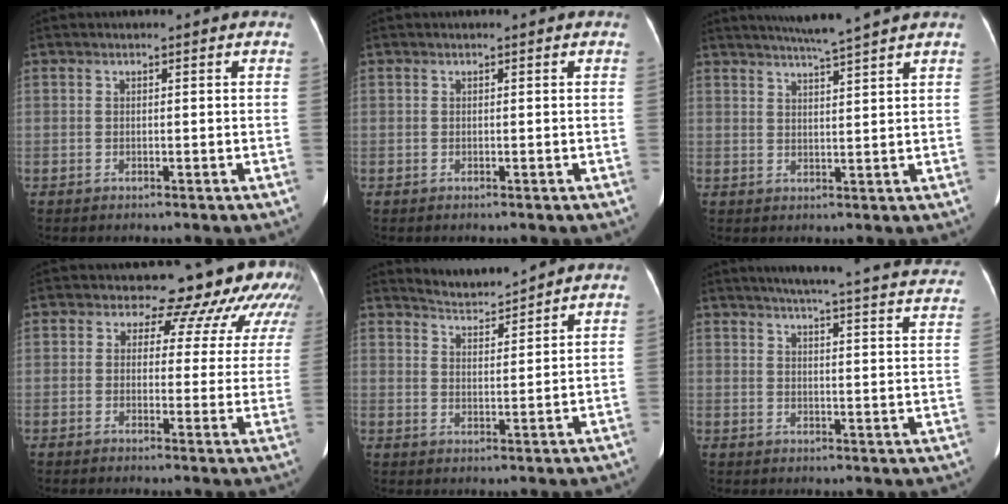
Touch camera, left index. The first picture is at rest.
{"total": 0.0}
{"total": 7.3, "force": [6.3, -1.4, 3.4], "torque": [-0.054, 0.004, 0.092]}
{"total": 13.6, "force": [11.5, 6.2, 3.9], "torque": [-0.025, -0.005, 0.090]}
{"total": 4.4, "force": [4.3, -0.6, -0.1], "torque": [-0.003, -0.001, 0.081]}
{"total": 28.1, "force": [25.5, 2.0, 11.6], "torque": [-0.161, -0.053, 0.291]}